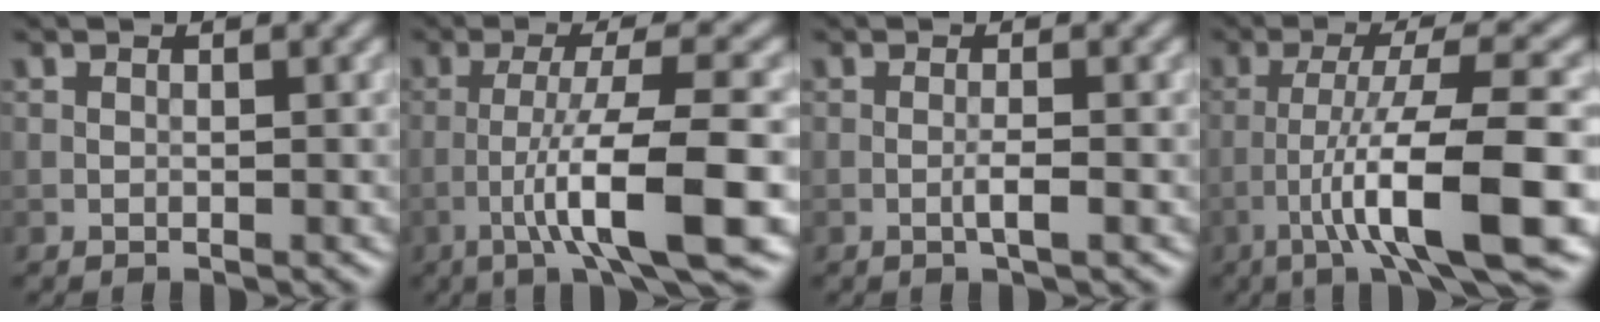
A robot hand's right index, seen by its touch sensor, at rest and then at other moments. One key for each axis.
{"total": 9.3, "fx": -3.6, "fy": 1.2, "fz": 8.5, "tx": -0.134, "ty": 0.010, "tz": -0.060}
{"total": 1.4, "fx": -0.5, "fy": 0.0, "fz": 1.3, "tx": -0.024, "ty": 0.001, "tz": -0.011}
{"total": 10.5, "fx": -4.3, "fy": 1.4, "fz": 9.5, "tx": -0.149, "ty": 0.015, "tz": -0.066}